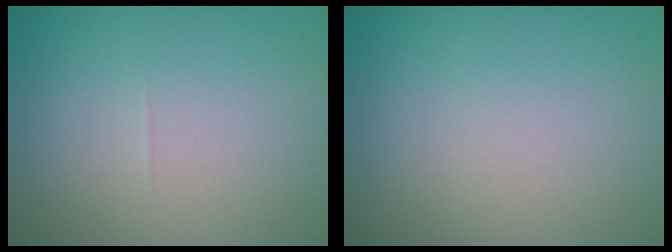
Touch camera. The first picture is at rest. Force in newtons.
{"total": 0.0}